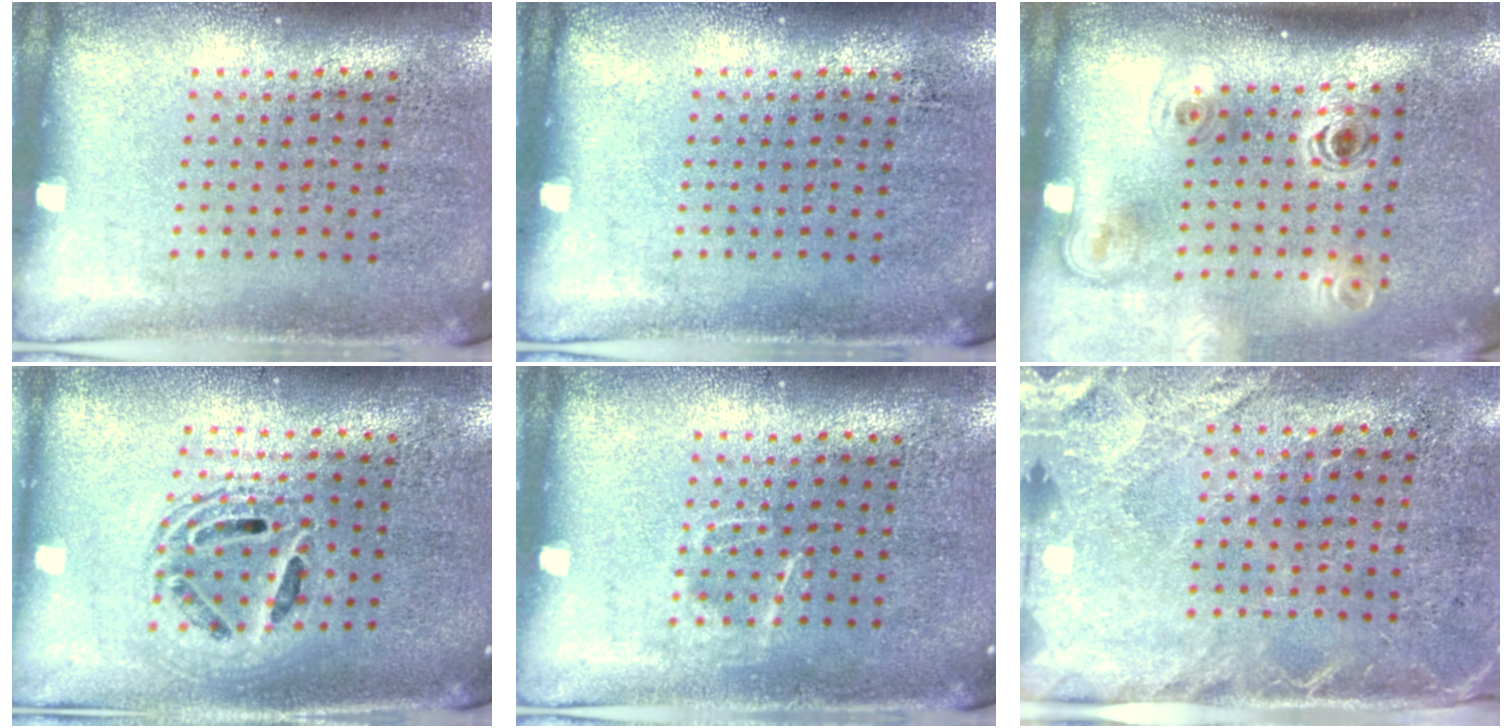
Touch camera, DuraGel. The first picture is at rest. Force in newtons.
{"total": 0.0}
{"total": 2.1, "press": 1.4, "slide": 1.5}
{"total": 1.5, "press": 1.3, "slide": 0.8}
{"total": 0.9, "press": 0.8, "slide": 0.2}
{"total": 2.7, "press": 2.2, "slide": 1.6}